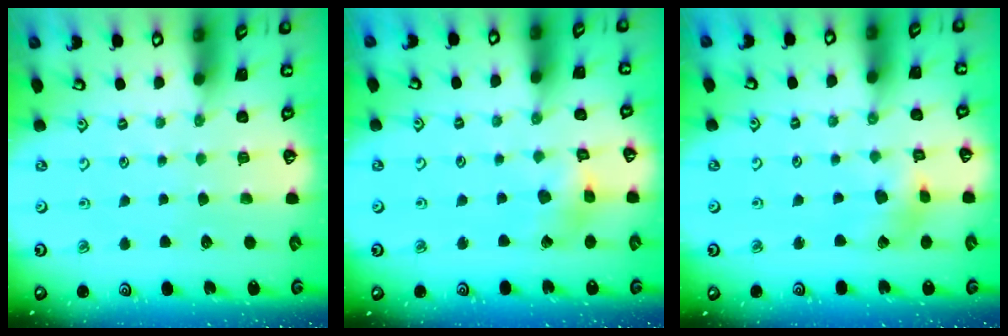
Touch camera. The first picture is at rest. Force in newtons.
{"total": 6.1, "press": 6.0, "slide": 0.5}
{"total": 6.2, "press": 6.2, "slide": 0.8}